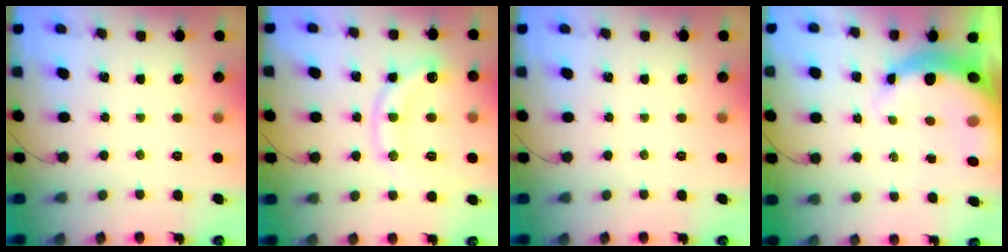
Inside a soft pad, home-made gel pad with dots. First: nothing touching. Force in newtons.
{"total": 11.1, "press": 11.1, "slide": 1.1}
{"total": 0.0}
{"total": 10.5, "press": 10.2, "slide": 2.2}